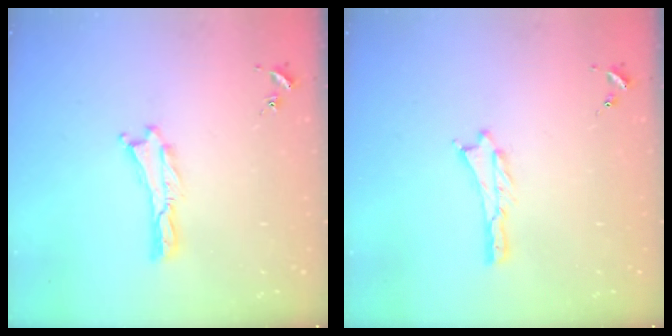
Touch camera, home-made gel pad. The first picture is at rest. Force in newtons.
{"total": 0.5, "press": 0.5, "slide": 0.2}